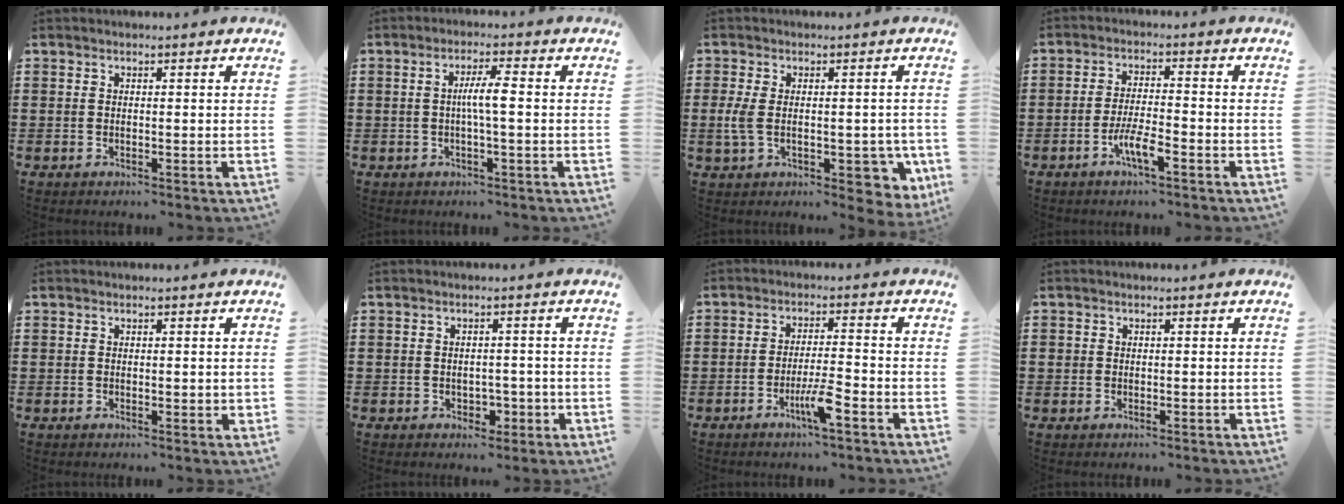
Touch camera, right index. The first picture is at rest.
{"total": 3.9, "force": [-0.2, 0.3, 3.9], "torque": [-0.071, -0.002, -0.006]}
{"total": 8.0, "force": [-1.2, 4.7, 6.4], "torque": [-0.134, 0.010, -0.022]}
{"total": 5.0, "force": [-2.7, 0.8, 4.1], "torque": [-0.089, -0.005, -0.053]}
{"total": 0.6, "force": [0.2, 0.4, 0.4], "torque": [-0.008, 0.005, 0.003]}
{"total": 2.4, "force": [-0.6, 2.0, 1.3], "torque": [-0.029, 0.003, -0.015]}
{"total": 5.0, "force": [-2.8, 0.3, 4.2], "torque": [-0.082, -0.009, -0.050]}
{"total": 0.8, "force": [0.1, 0.8, 0.1], "torque": [-0.004, 0.006, 0.001]}